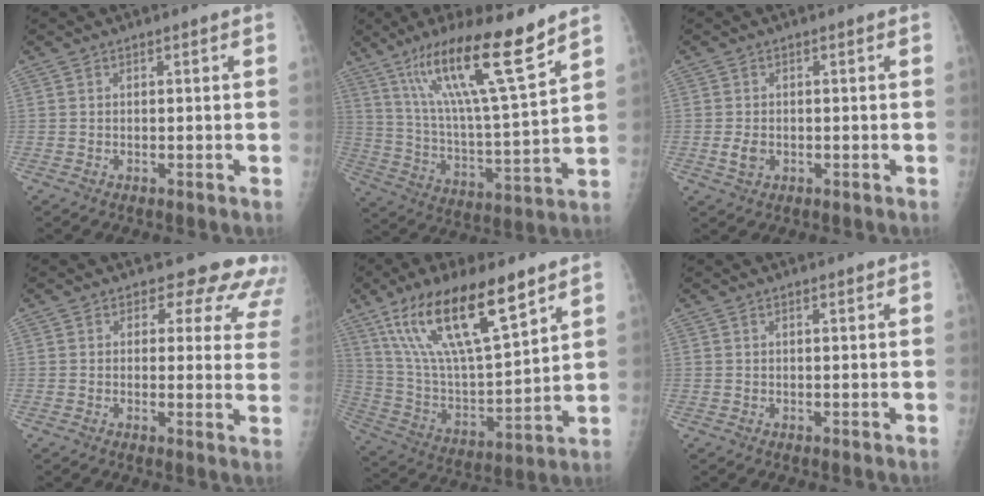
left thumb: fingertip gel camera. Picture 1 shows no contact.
{"total": 19.4, "force": [12.7, 2.1, 14.5], "torque": [-0.239, -0.060, 0.226]}
{"total": 2.5, "force": [-0.5, 1.8, 1.6], "torque": [-0.030, -0.001, -0.008]}
{"total": 11.6, "force": [9.8, 5.7, 2.2], "torque": [0.038, -0.049, 0.076]}
{"total": 22.3, "force": [13.2, 6.7, 16.7], "torque": [-0.299, -0.039, 0.250]}
{"total": 0.6, "force": [0.4, 0.1, 0.5], "torque": [-0.008, 0.000, 0.007]}